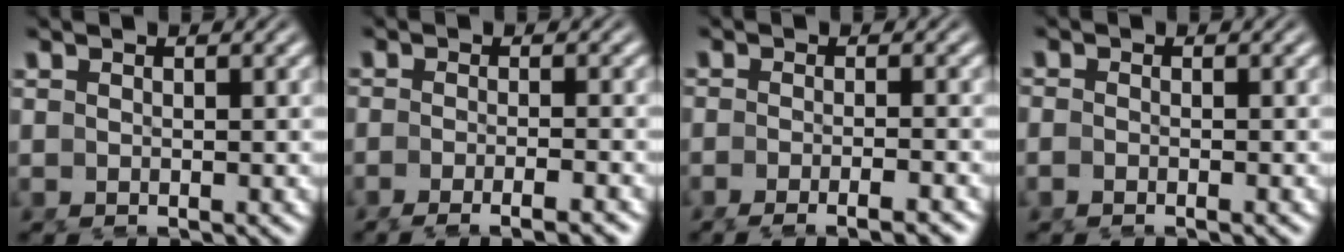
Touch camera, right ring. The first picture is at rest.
{"total": 3.6, "force": [-2.9, 0.3, 2.1], "torque": [-0.033, -0.005, -0.046]}
{"total": 3.3, "force": [-2.7, 0.2, 1.8], "torque": [-0.028, -0.003, -0.043]}
{"total": 1.1, "force": [-0.9, 0.3, 0.5], "torque": [-0.009, -0.003, -0.017]}